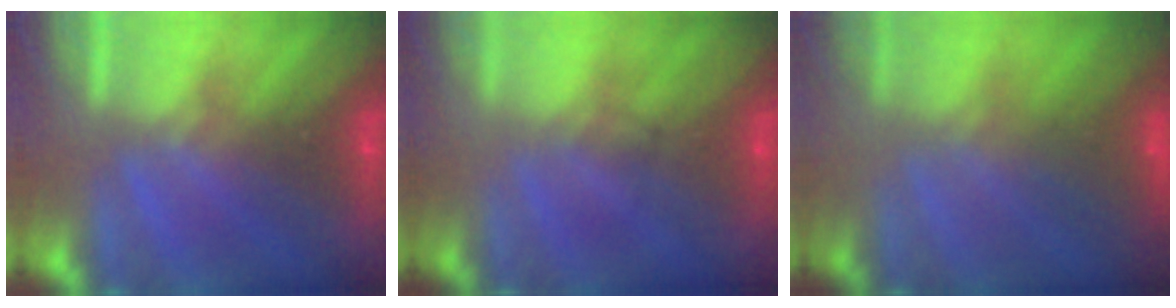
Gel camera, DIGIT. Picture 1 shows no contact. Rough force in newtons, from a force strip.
{"total": 1.6}
{"total": 3.0}